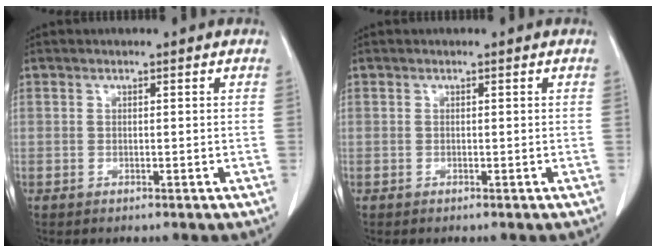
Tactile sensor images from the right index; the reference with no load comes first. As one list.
[{"total": 0.0}]